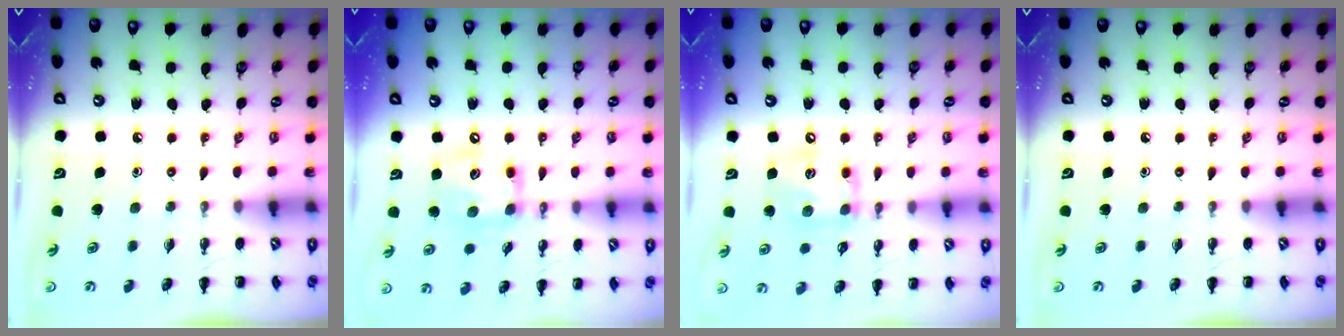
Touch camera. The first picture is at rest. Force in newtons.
{"total": 11.9, "press": 11.8, "slide": 1.6}
{"total": 11.5, "press": 11.4, "slide": 1.8}
{"total": 0.0}